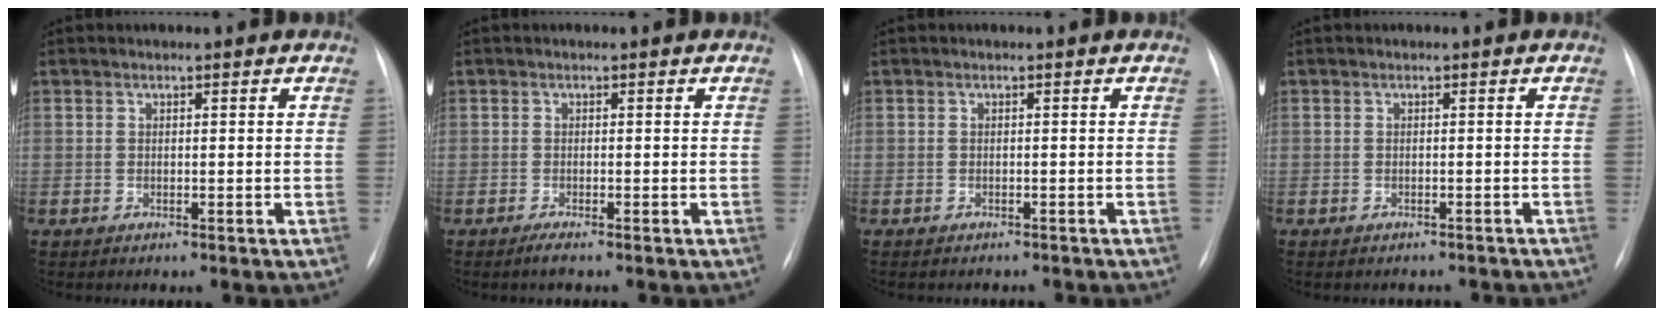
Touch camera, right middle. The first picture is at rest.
{"total": 0.9, "force": [-0.7, -0.2, 0.6], "torque": [-0.011, -0.002, -0.012]}
{"total": 4.0, "force": [-3.5, 1.3, 1.4], "torque": [-0.018, -0.002, -0.037]}
{"total": 5.4, "force": [-4.9, 1.8, 1.5], "torque": [-0.014, 0.006, -0.051]}